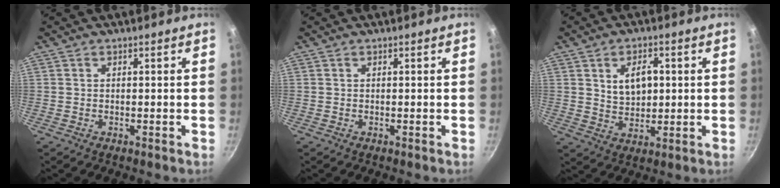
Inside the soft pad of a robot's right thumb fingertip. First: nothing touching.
{"total": 0.0}
{"total": 7.3, "force": [1.6, 4.8, 5.3], "torque": [-0.067, -0.008, 0.033]}